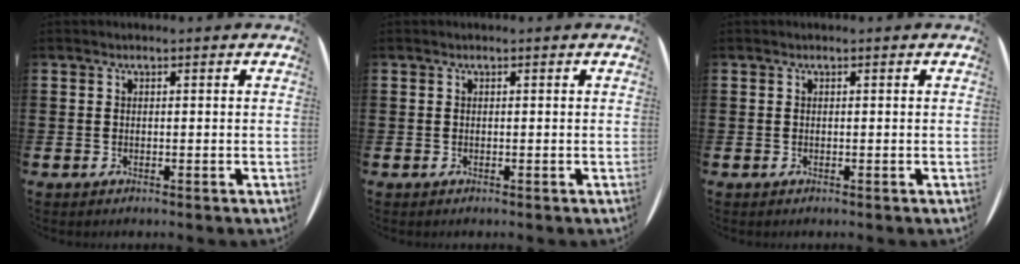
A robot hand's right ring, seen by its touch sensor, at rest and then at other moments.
{"total": 0.0}
{"total": 0.0}